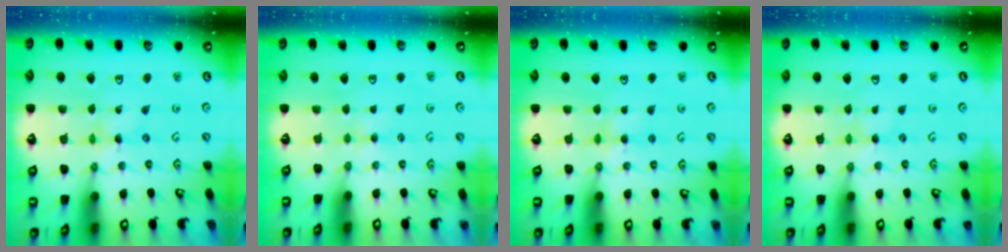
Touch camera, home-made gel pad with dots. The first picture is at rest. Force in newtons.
{"total": 2.3, "press": 2.3, "slide": 0.4}
{"total": 5.0, "press": 5.0, "slide": 0.6}
{"total": 0.9, "press": 0.8, "slide": 0.2}